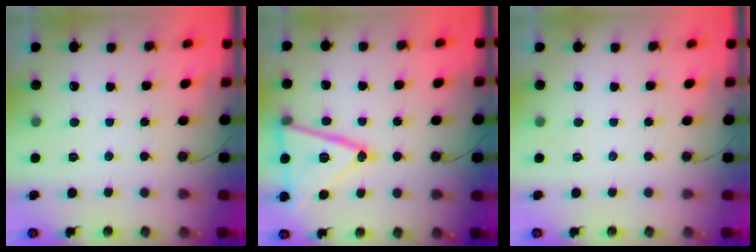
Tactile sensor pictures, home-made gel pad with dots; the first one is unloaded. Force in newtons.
{"total": 19.4, "press": 19.1, "slide": 3.3}
{"total": 0.0}